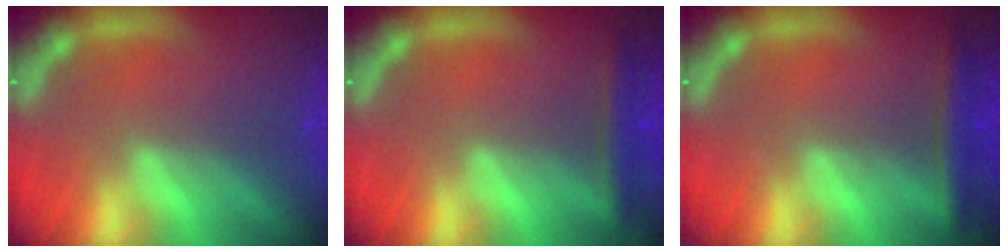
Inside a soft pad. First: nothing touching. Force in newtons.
{"total": 2.4}
{"total": 2.9}